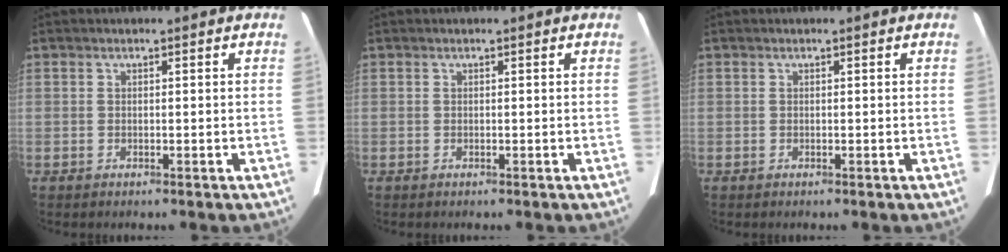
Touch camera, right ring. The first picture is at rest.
{"total": 0.0}
{"total": 0.0}